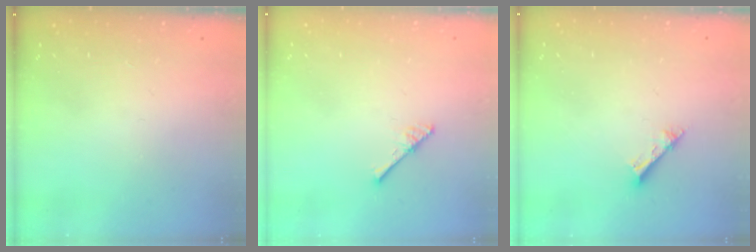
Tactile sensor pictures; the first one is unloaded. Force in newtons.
{"total": 3.0, "press": 3.0, "slide": 0.3}
{"total": 2.5, "press": 2.5, "slide": 0.1}